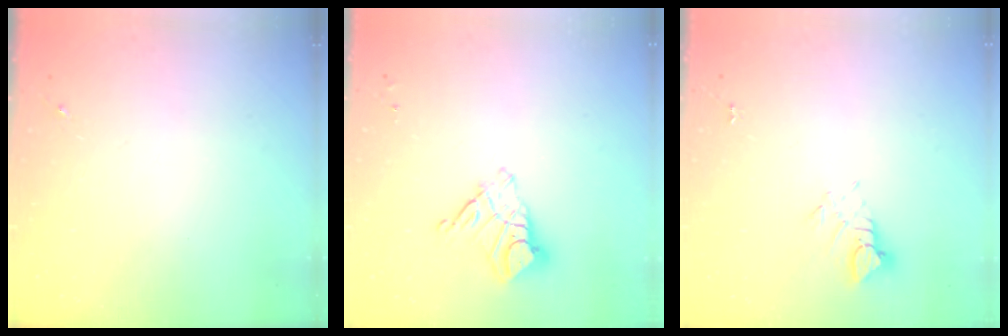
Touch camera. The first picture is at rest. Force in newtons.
{"total": 9.7, "press": 9.7, "slide": 1.1}
{"total": 3.1, "press": 3.1, "slide": 0.1}